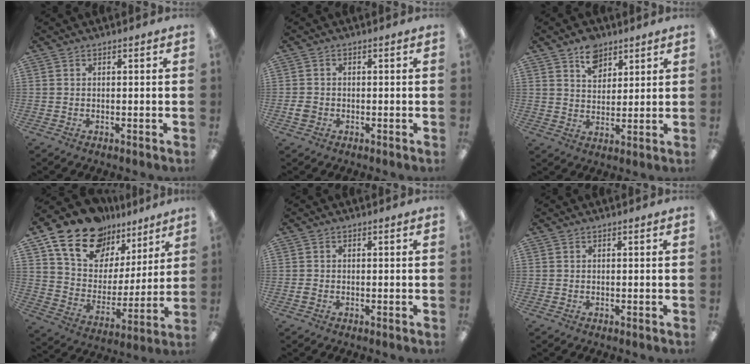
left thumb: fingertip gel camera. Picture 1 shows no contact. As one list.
[{"total": 2.2, "force": [-0.6, 1.8, 1.1], "torque": [-0.018, 0.004, -0.012]}, {"total": 8.2, "force": [5.5, 5.4, 2.9], "torque": [-0.030, -0.023, 0.096]}, {"total": 17.1, "force": [13.0, 9.6, 5.6], "torque": [-0.129, -0.087, 0.242]}, {"total": 1.0, "force": [-0.5, 0.7, 0.6], "torque": [-0.010, 0.002, -0.009]}, {"total": 0.0}]